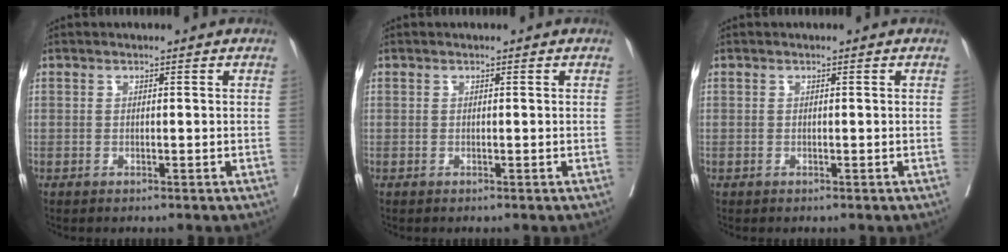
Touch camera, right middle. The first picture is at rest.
{"total": 0.0}
{"total": 0.9, "force": [0.4, -0.8, -0.1], "torque": [0.007, 0.001, 0.005]}